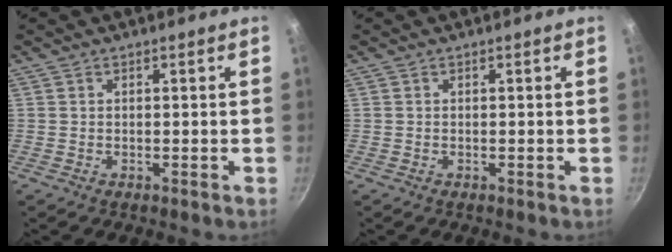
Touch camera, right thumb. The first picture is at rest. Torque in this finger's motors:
{"motor_torque": [0.47, -0.18, 0.24, 0.03, 0.05]}